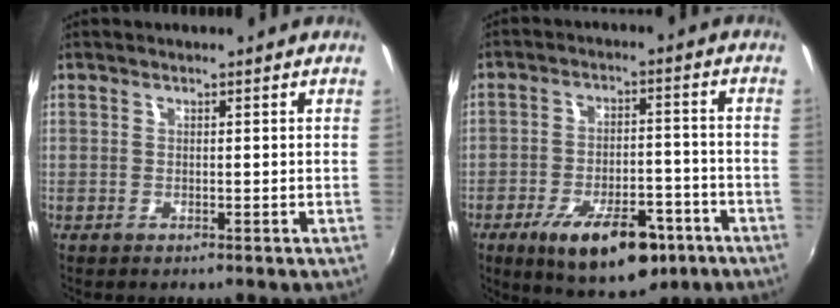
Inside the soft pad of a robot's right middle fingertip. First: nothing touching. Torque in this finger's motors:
{"motor_torque": [1.14, -1.00, 0.40, 0.15]}